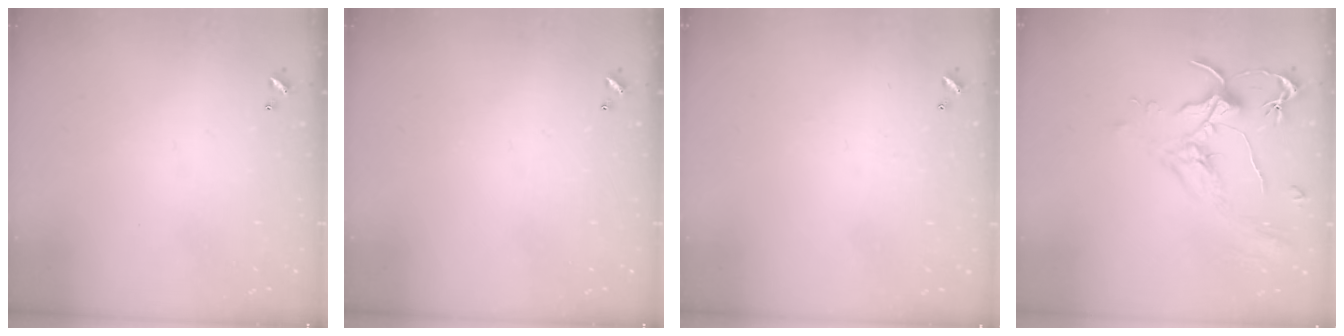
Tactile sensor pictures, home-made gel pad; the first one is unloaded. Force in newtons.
{"total": 0.0}
{"total": 2.5, "press": 2.4, "slide": 0.6}
{"total": 1.8, "press": 1.7, "slide": 0.8}